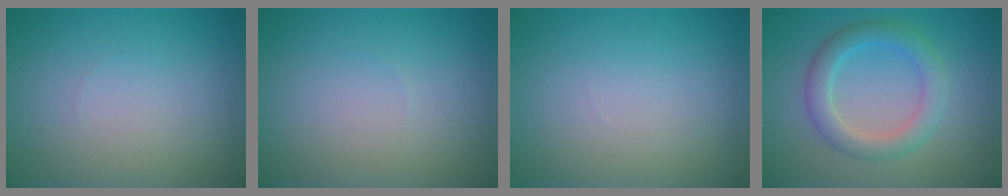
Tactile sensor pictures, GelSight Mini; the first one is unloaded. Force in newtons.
{"total": 0.0}
{"total": 0.0}
{"total": 3.6, "press": 3.6, "slide": 0.1}